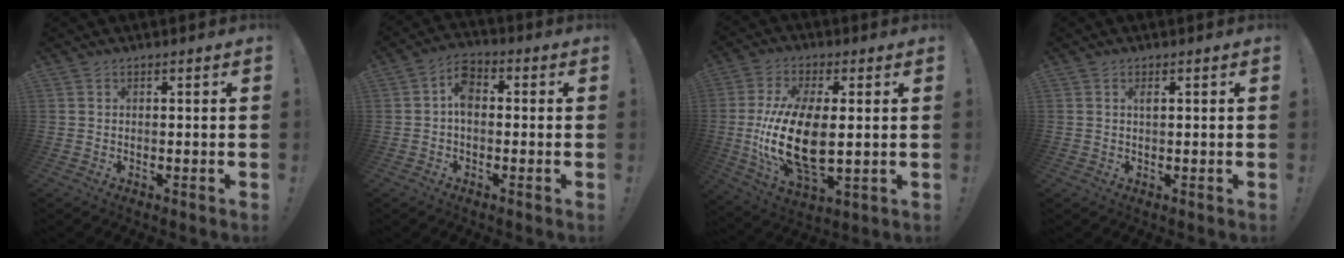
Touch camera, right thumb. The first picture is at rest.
{"total": 6.4, "force": [-0.1, 4.3, 4.7], "torque": [-0.072, 0.012, 0.002]}
{"total": 19.5, "force": [-0.4, 9.4, 17.1], "torque": [-0.336, -0.017, -0.001]}
{"total": 1.2, "force": [0.4, 0.4, 1.1], "torque": [-0.019, 0.002, 0.006]}